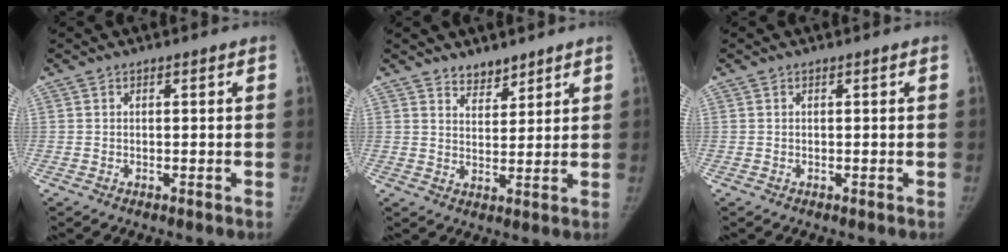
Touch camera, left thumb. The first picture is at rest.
{"total": 4.1, "force": [3.6, 1.8, 1.0], "torque": [0.005, -0.029, 0.062]}
{"total": 0.0}